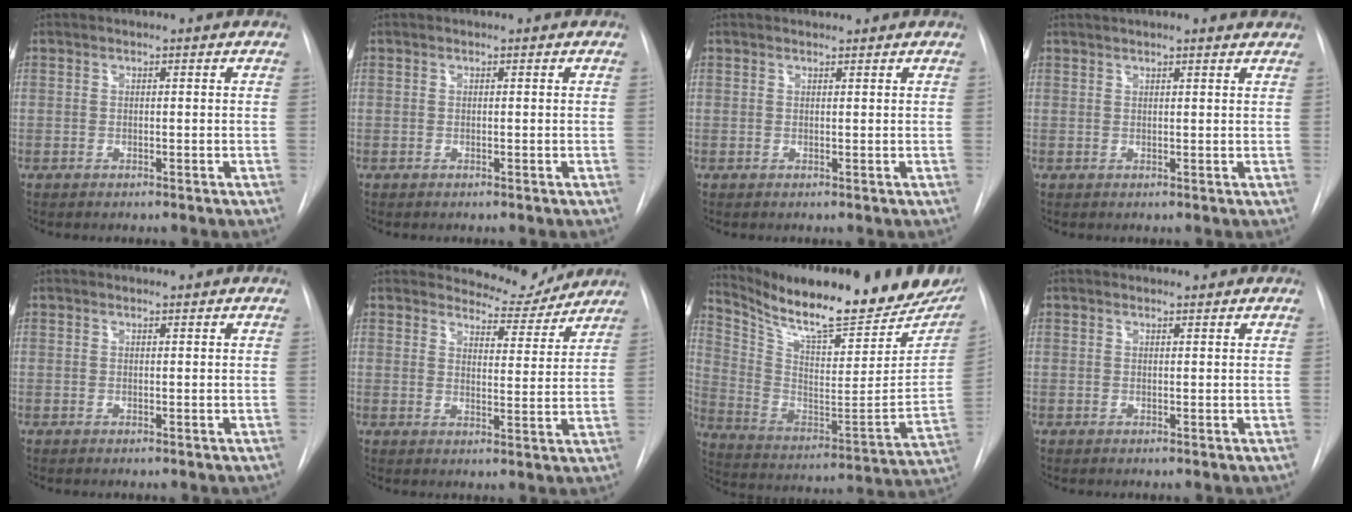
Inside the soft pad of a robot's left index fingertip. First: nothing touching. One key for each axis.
{"total": 0.0}
{"total": 1.1, "fx": 1.0, "fy": 0.2, "fz": 0.1, "tx": -0.009, "ty": 0.008, "tz": 0.019}
{"total": 8.5, "fx": 7.5, "fy": 1.4, "fz": 3.6, "tx": -0.049, "ty": 0.026, "tz": 0.085}
{"total": 0.7, "fx": 0.7, "fy": 0.1, "fz": 0.1, "tx": -0.006, "ty": 0.008, "tz": 0.013}
{"total": 6.8, "fx": 6.6, "fy": 1.6, "fz": -0.3, "tx": 0.008, "ty": -0.018, "tz": 0.085}
{"total": 27.3, "fx": 22.6, "fy": 5.8, "fz": 14.2, "tx": -0.234, "ty": -0.048, "tz": 0.324}
{"total": 1.8, "fx": 1.7, "fy": 0.4, "fz": 0.4, "tx": -0.010, "ty": 0.013, "tz": 0.024}